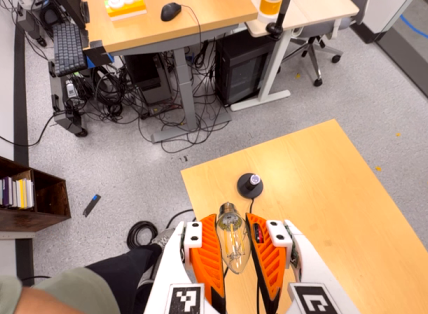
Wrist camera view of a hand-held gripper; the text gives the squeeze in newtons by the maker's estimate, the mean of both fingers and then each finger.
{"total": 19.5, "left": 20.9, "right": 18.1}